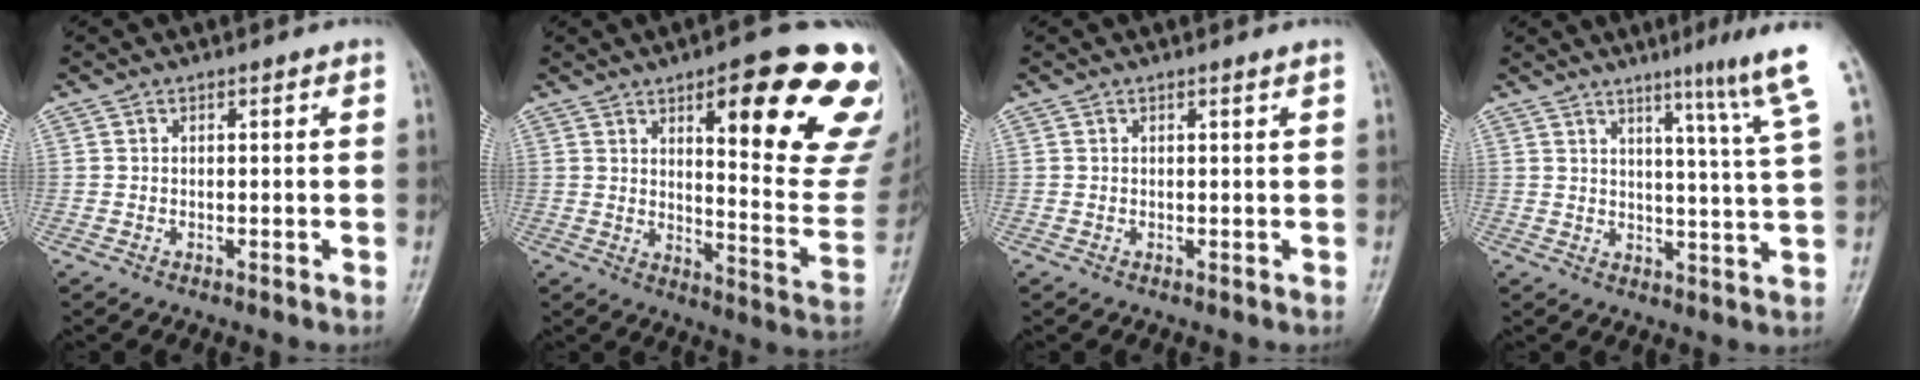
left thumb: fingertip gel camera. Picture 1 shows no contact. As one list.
[{"total": 24.2, "force": [12.5, 6.4, 19.7], "torque": [-0.208, -0.054, 0.168]}, {"total": 0.7, "force": [0.4, -0.3, 0.5], "torque": [-0.018, -0.007, 0.010]}, {"total": 10.9, "force": [6.7, -1.7, 8.4], "torque": [-0.113, -0.045, 0.084]}]